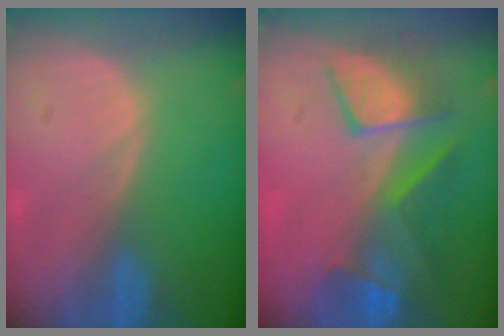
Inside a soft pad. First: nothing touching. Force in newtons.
{"total": 7.5, "press": 7.4, "slide": 1.2}